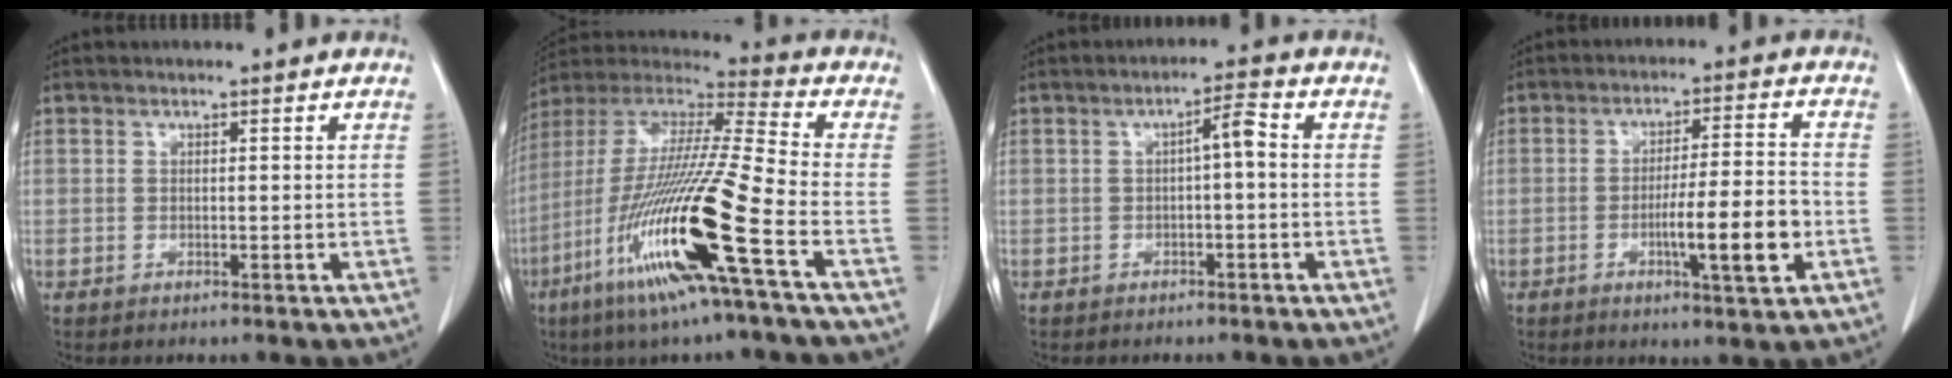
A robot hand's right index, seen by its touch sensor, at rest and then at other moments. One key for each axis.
{"total": 21.6, "fx": -8.7, "fy": -0.4, "fz": 19.8, "tx": -0.422, "ty": -0.043, "tz": -0.176}
{"total": 3.2, "fx": 0.0, "fy": 0.4, "fz": 3.1, "tx": -0.047, "ty": 0.009, "tz": -0.002}
{"total": 9.7, "fx": -2.9, "fy": 0.5, "fz": 9.2, "tx": -0.146, "ty": -0.003, "tz": -0.046}